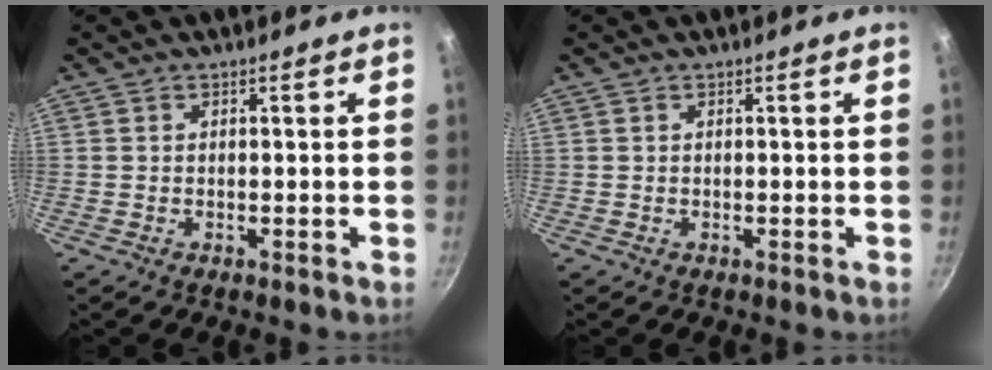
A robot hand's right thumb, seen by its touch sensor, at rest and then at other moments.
{"total": 0.0}